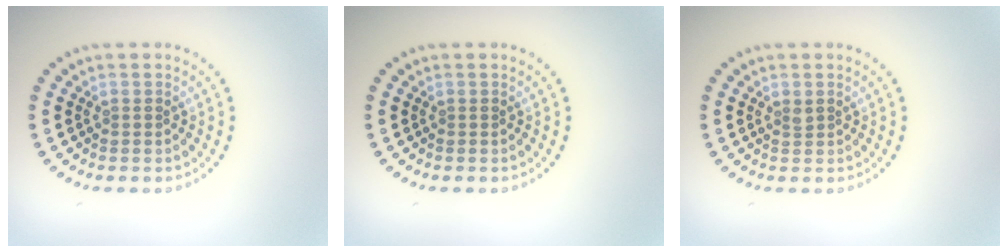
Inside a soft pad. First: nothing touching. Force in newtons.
{"total": 0.0}
{"total": 0.6, "press": 0.5, "slide": 0.3}